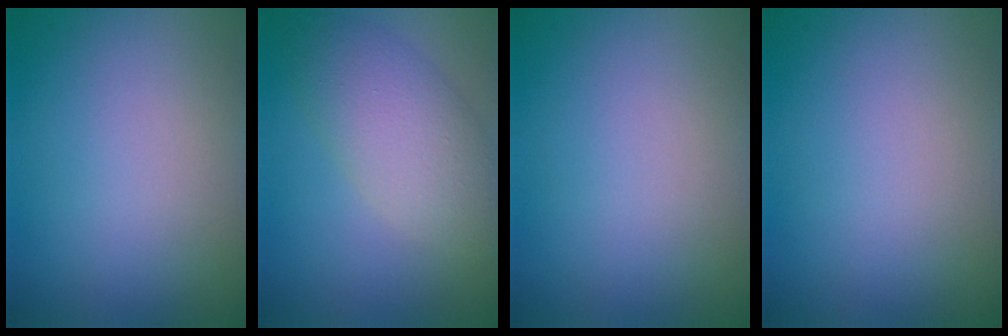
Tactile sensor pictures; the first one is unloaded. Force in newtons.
{"total": 5.2, "press": 5.2, "slide": 0.2}
{"total": 0.0}
{"total": 0.0}